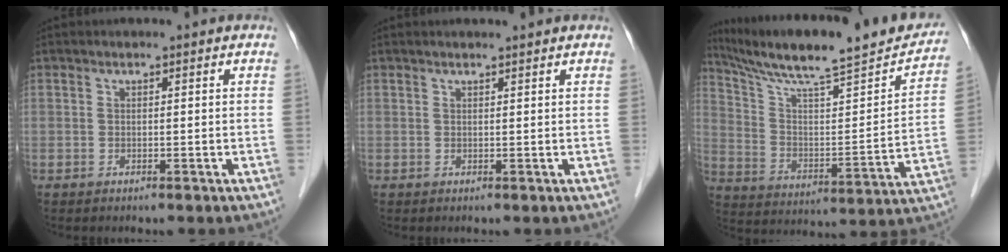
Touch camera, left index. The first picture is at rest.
{"total": 1.8, "force": [1.6, 0.0, 0.7], "torque": [-0.008, 0.009, 0.024]}
{"total": 23.7, "force": [20.6, 2.2, 11.5], "torque": [-0.188, -0.010, 0.310]}